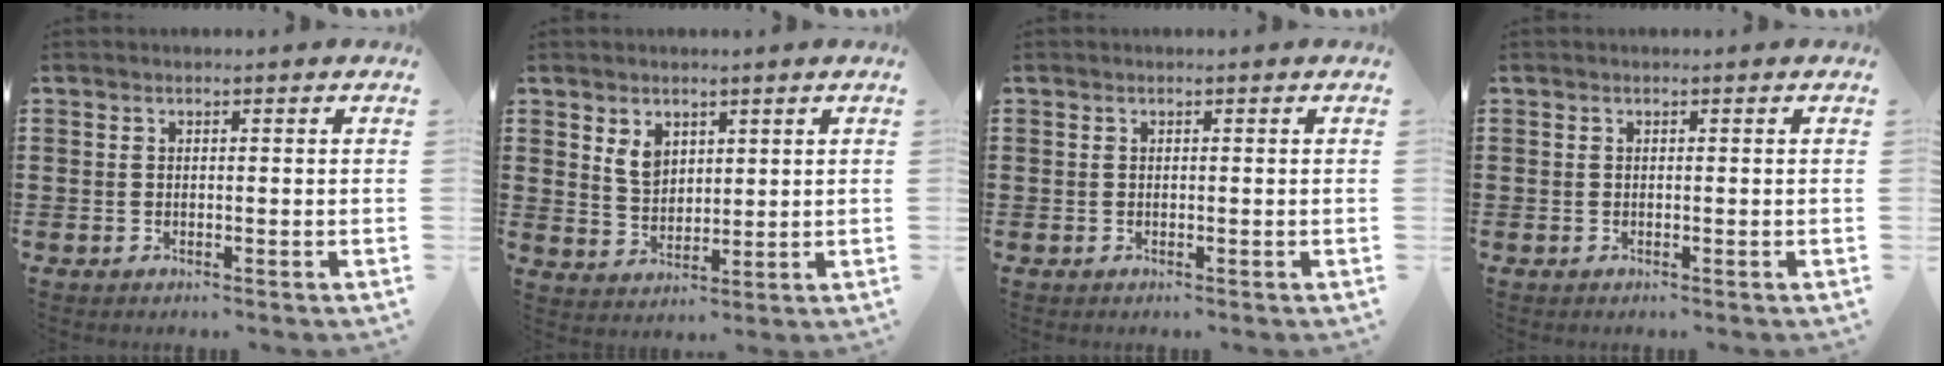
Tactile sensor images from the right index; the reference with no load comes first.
{"total": 4.1, "force": [2.3, 2.8, 1.9], "torque": [-0.049, 0.010, 0.042]}
{"total": 0.0}
{"total": 0.0}